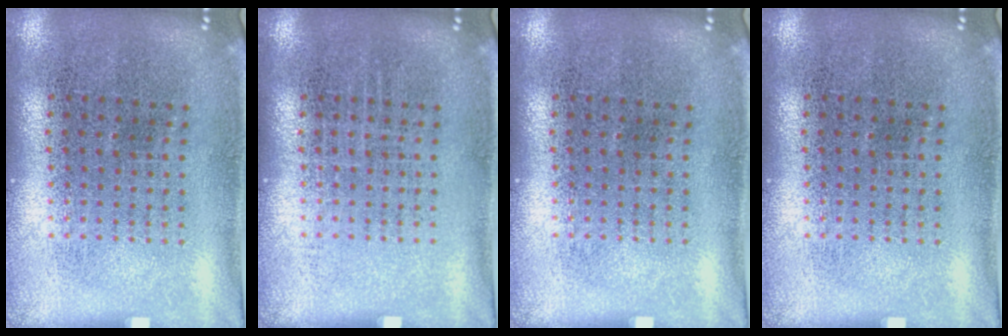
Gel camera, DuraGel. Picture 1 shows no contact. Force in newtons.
{"total": 0.0}
{"total": 0.0}
{"total": 0.0}